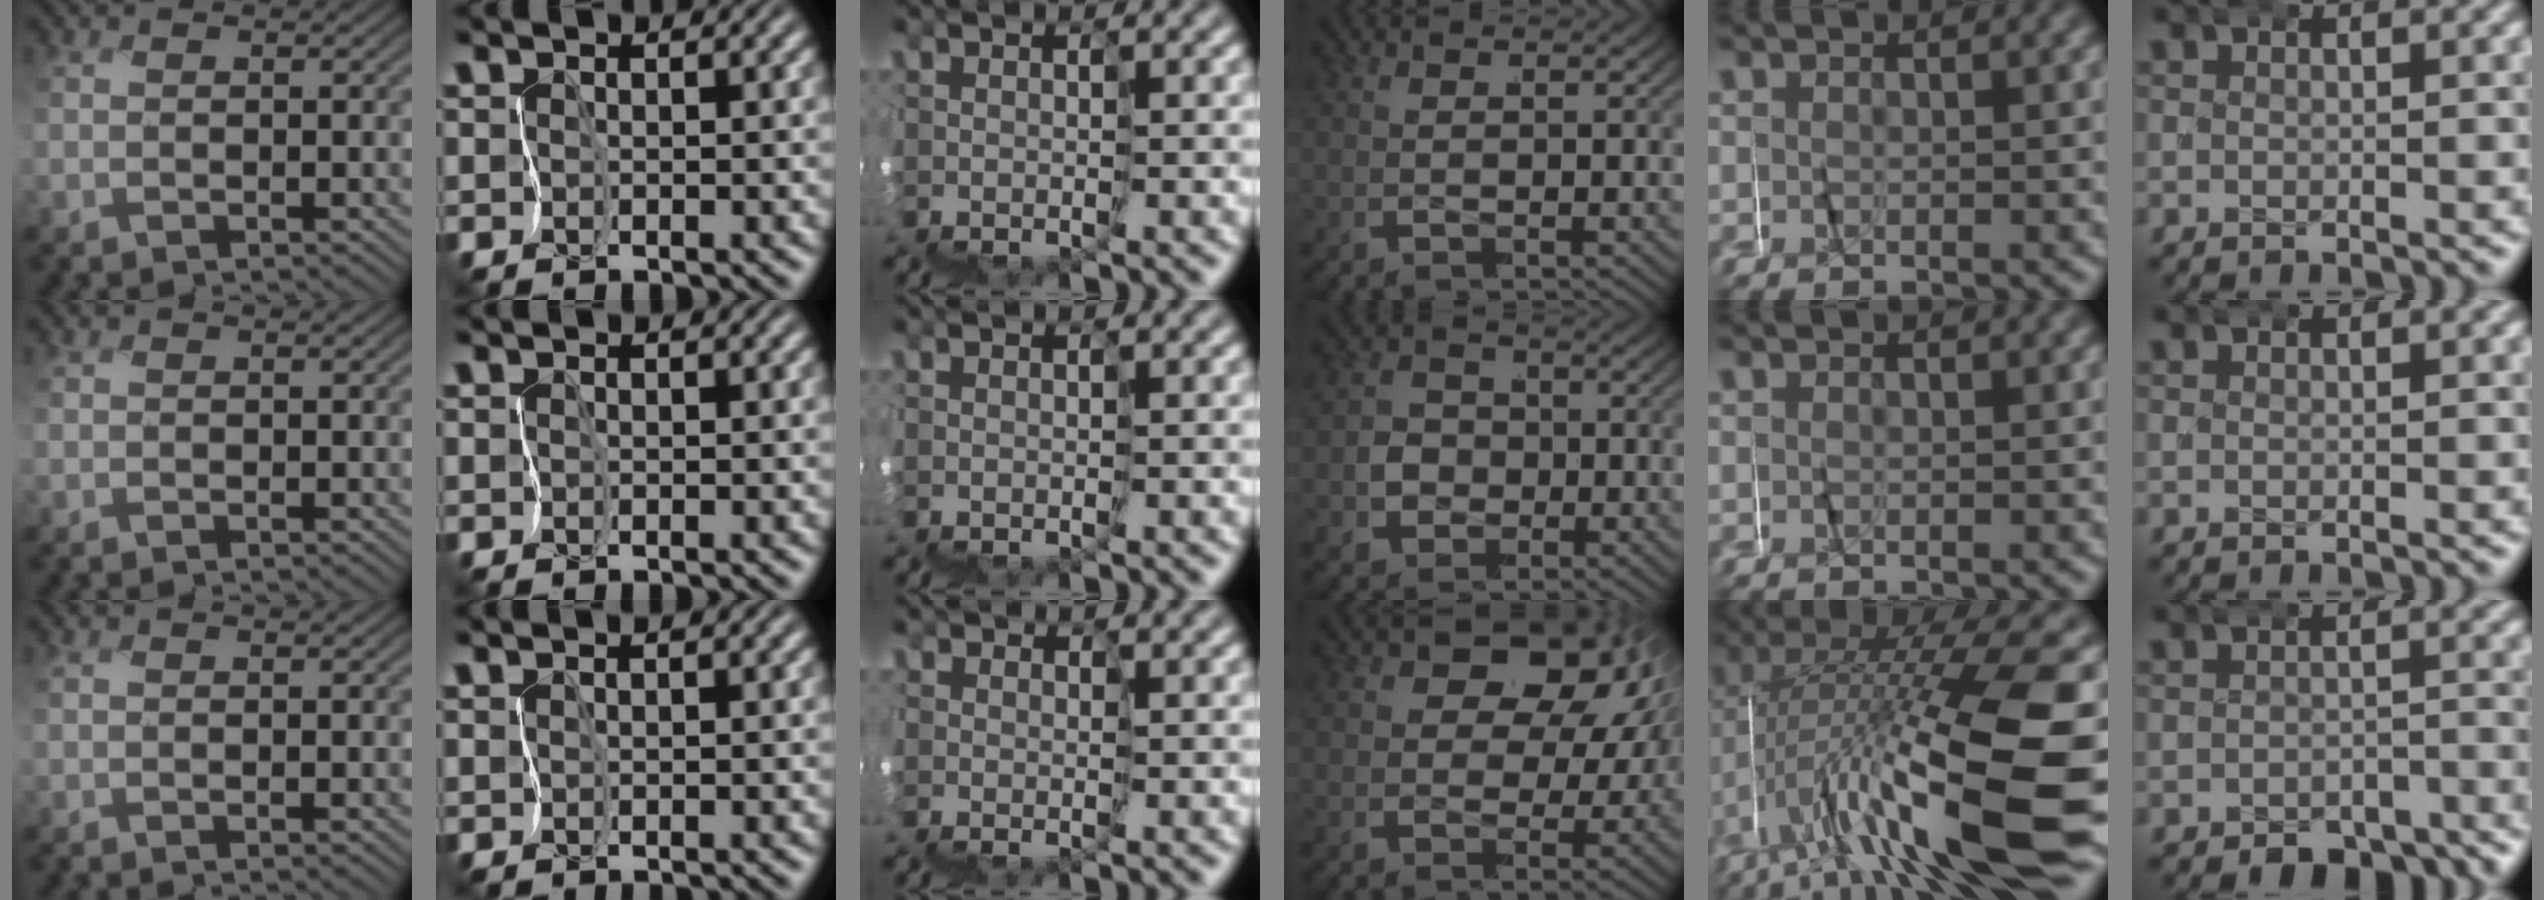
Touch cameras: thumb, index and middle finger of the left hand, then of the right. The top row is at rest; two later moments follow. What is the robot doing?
{"motion": "wrap", "object": "masking tape"}